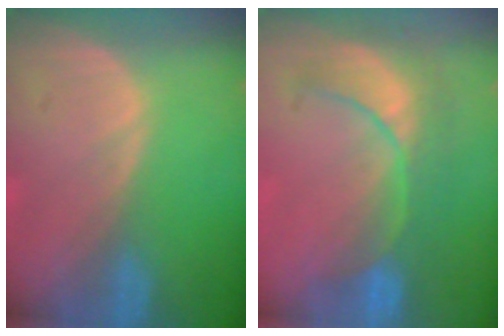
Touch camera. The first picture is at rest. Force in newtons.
{"total": 8.1, "press": 8.0, "slide": 1.0}